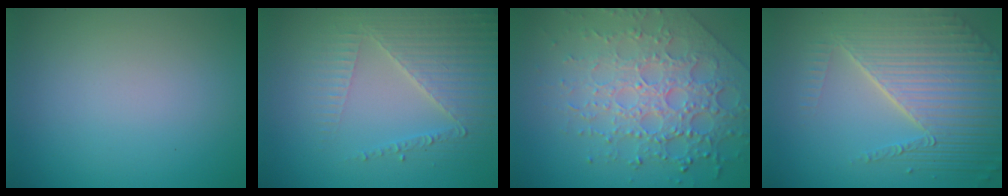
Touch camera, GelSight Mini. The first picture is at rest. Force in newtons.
{"total": 4.1, "press": 4.0, "slide": 0.6}
{"total": 7.9, "press": 5.5, "slide": 5.6}
{"total": 8.8, "press": 5.7, "slide": 6.7}